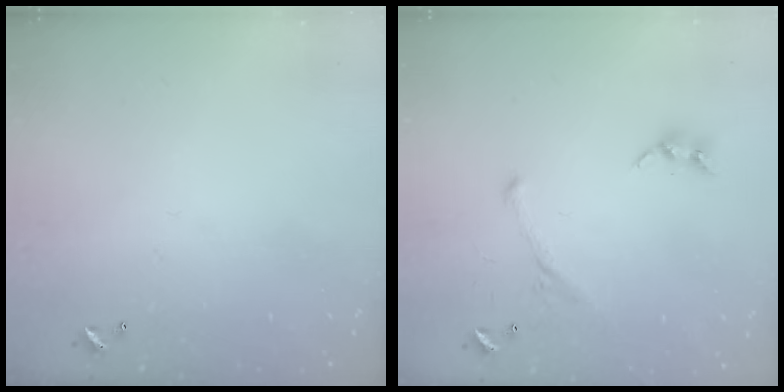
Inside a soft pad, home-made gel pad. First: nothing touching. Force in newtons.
{"total": 2.8, "press": 2.6, "slide": 1.0}